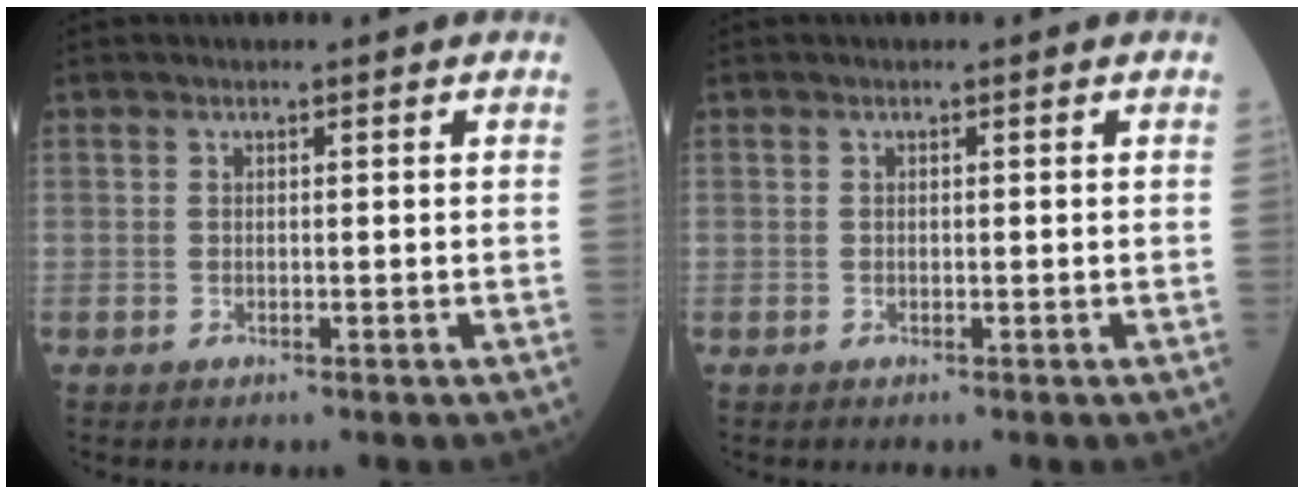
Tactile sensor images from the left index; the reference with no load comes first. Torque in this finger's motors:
{"motor_torque": [-0.36, 0.37, -0.03, -0.01]}